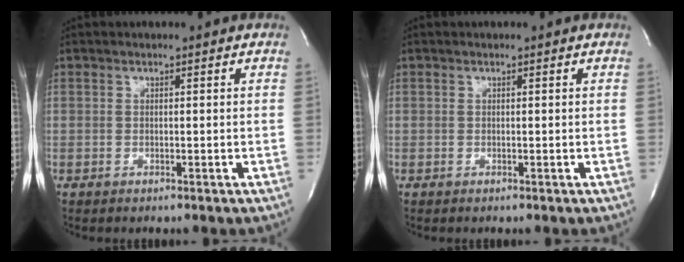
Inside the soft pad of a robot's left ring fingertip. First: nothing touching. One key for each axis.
{"total": 0.0}